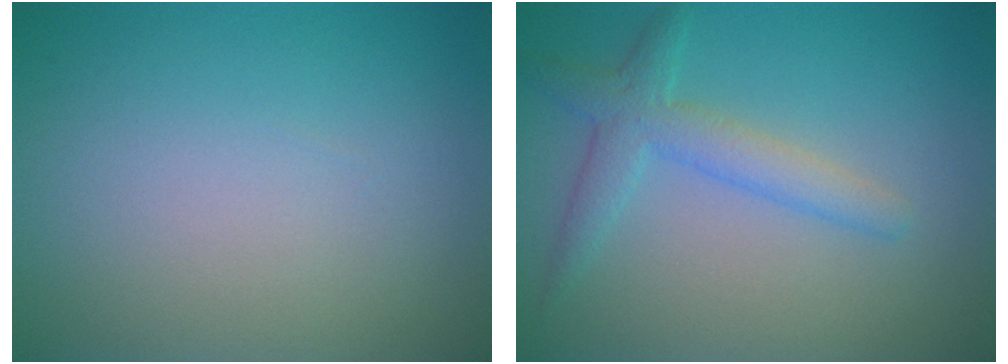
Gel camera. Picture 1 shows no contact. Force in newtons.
{"total": 2.1, "press": 2.1, "slide": 0.1}